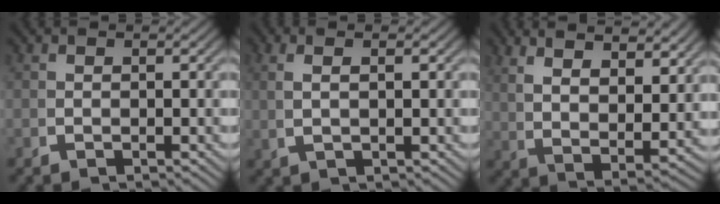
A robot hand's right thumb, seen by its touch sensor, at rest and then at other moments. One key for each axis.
{"total": 1.8, "fx": 0.8, "fy": -0.1, "fz": 1.7, "tx": -0.034, "ty": 0.008, "tz": 0.022}
{"total": 7.3, "fx": 3.4, "fy": 3.2, "fz": 5.6, "tx": -0.100, "ty": -0.005, "tz": 0.064}